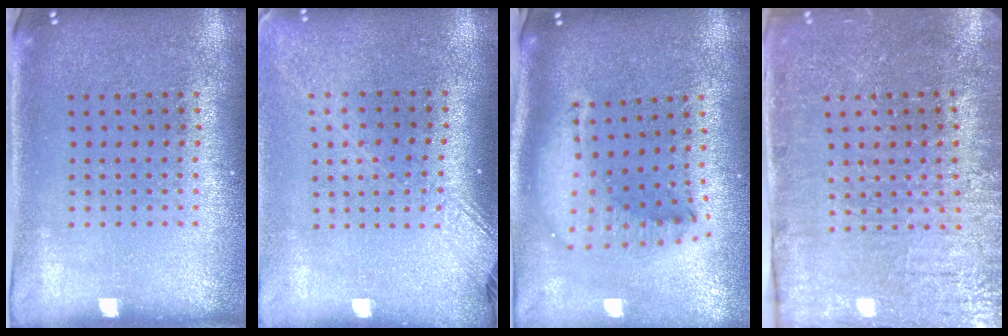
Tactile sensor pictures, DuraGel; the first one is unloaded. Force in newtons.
{"total": 1.8, "press": 1.4, "slide": 1.0}
{"total": 2.0, "press": 1.6, "slide": 1.2}
{"total": 3.9, "press": 3.8, "slide": 0.8}